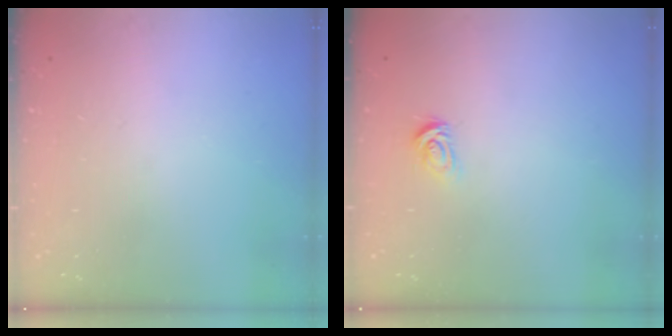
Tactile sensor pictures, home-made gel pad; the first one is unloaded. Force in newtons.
{"total": 2.8, "press": 2.8, "slide": 0.4}